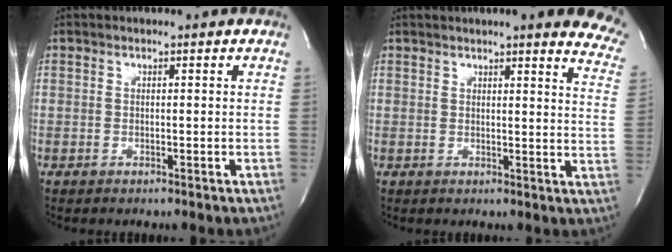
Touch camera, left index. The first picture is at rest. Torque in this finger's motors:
{"motor_torque": [0.13, -0.22, 0.51, 0.09]}